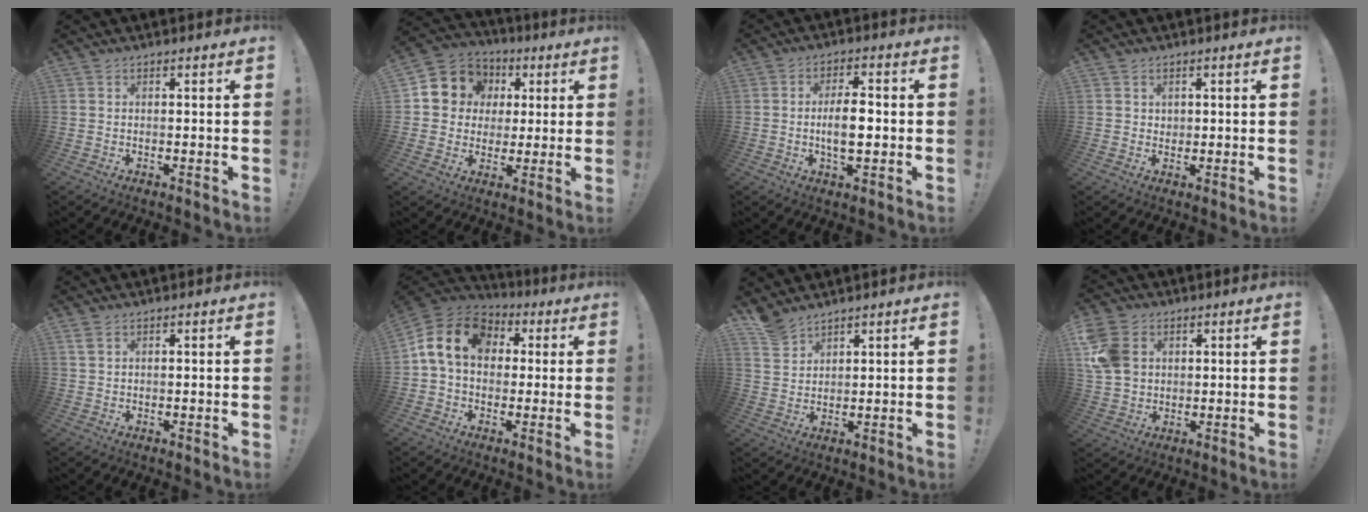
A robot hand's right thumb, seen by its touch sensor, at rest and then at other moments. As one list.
[{"total": 9.3, "force": [2.5, 8.6, 2.4], "torque": [-0.038, -0.013, 0.055]}, {"total": 7.8, "force": [-1.1, 3.2, 7.0], "torque": [-0.132, 0.003, -0.025]}, {"total": 1.3, "force": [0.7, 1.1, 0.3], "torque": [0.004, -0.004, 0.011]}, {"total": 2.1, "force": [1.2, 0.9, 1.5], "torque": [-0.027, 0.000, 0.021]}, {"total": 14.5, "force": [3.3, 10.5, 9.5], "torque": [-0.165, 0.011, 0.064]}, {"total": 5.8, "force": [5.0, 2.4, 1.5], "torque": [-0.028, -0.032, 0.098]}, {"total": 11.3, "force": [3.1, 9.0, 6.2], "torque": [-0.129, 0.000, 0.064]}]